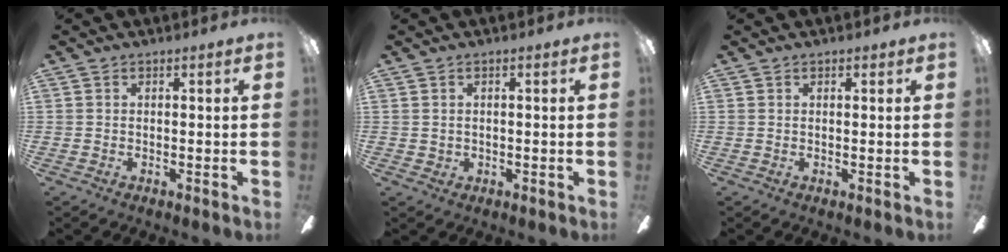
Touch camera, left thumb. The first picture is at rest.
{"total": 1.2, "force": [0.6, 1.0, 0.3], "torque": [-0.006, 0.005, 0.009]}
{"total": 0.6, "force": [0.4, 0.3, 0.3], "torque": [0.001, -0.001, 0.006]}